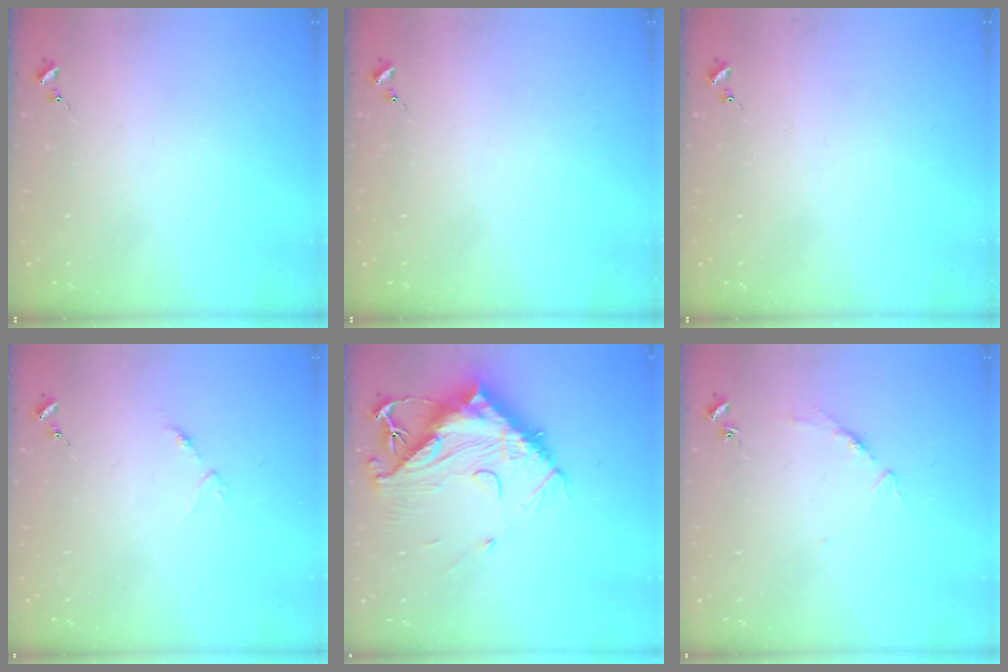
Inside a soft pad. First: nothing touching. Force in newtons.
{"total": 0.0}
{"total": 0.0}
{"total": 3.4, "press": 3.3, "slide": 0.5}
{"total": 16.4, "press": 16.3, "slide": 1.5}
{"total": 3.3, "press": 3.3, "slide": 0.4}